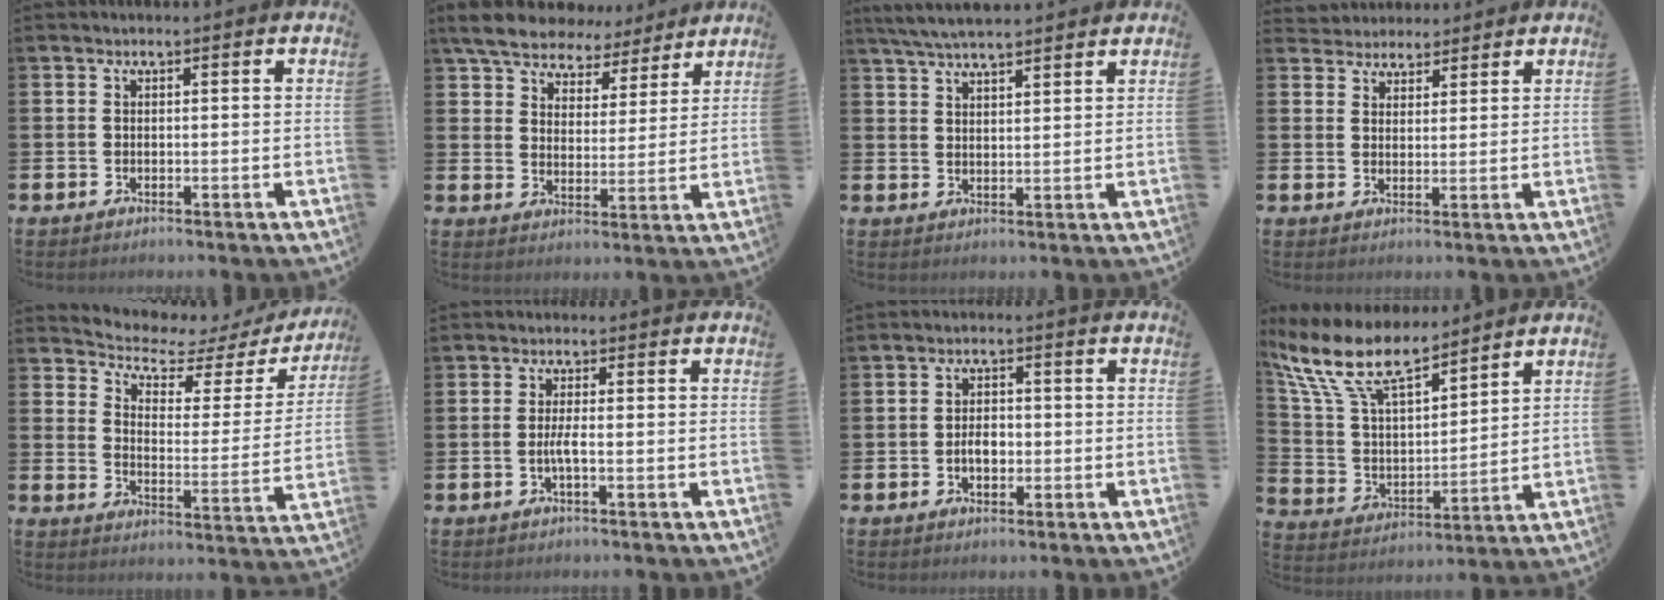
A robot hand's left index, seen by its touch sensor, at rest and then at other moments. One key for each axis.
{"total": 7.7, "fx": 7.0, "fy": 2.9, "fz": 1.7, "tx": -0.067, "ty": -0.038, "tz": 0.125}
{"total": 5.7, "fx": 5.3, "fy": 0.7, "fz": 2.0, "tx": -0.046, "ty": -0.014, "tz": 0.097}
{"total": 3.7, "fx": 3.4, "fy": 1.2, "fz": -0.7, "tx": -0.005, "ty": -0.013, "tz": 0.064}
{"total": 4.8, "fx": 4.3, "fy": 1.8, "fz": 1.4, "tx": -0.050, "ty": -0.035, "tz": 0.064}
{"total": 1.7, "fx": -0.5, "fy": 0.2, "fz": 1.6, "tx": -0.039, "ty": 0.003, "tz": -0.009}
{"total": 2.8, "fx": -0.7, "fy": 1.8, "fz": 2.1, "tx": -0.021, "ty": -0.003, "tz": -0.018}
{"total": 11.7, "fx": 9.4, "fy": 3.6, "fz": 5.9, "tx": -0.156, "ty": -0.043, "tz": 0.172}